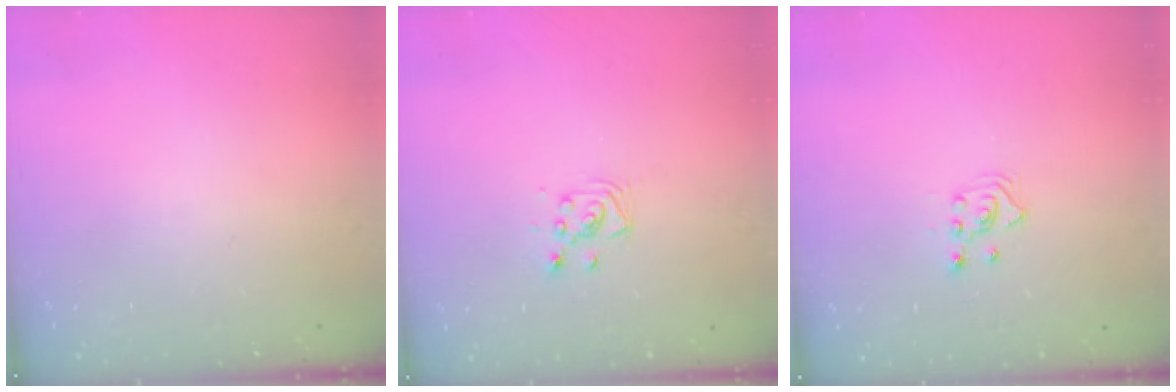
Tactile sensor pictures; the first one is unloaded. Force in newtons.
{"total": 4.3, "press": 4.2, "slide": 0.5}
{"total": 2.5, "press": 2.3, "slide": 1.0}